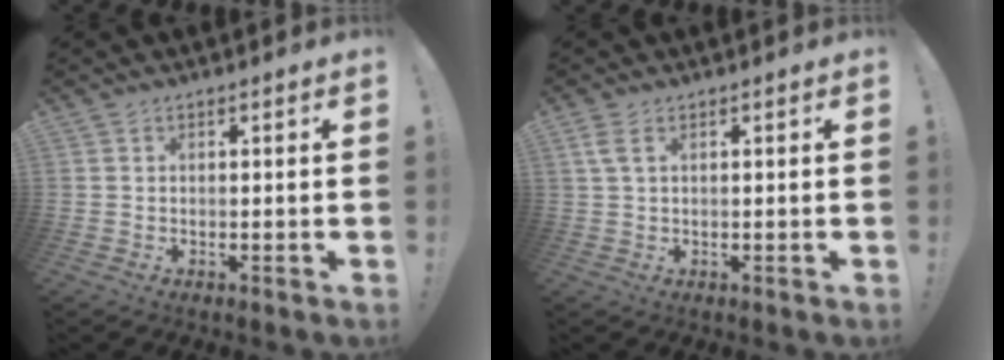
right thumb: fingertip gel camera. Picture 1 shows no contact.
{"total": 3.1, "force": [1.3, 1.2, 2.6], "torque": [-0.050, 0.002, 0.024]}